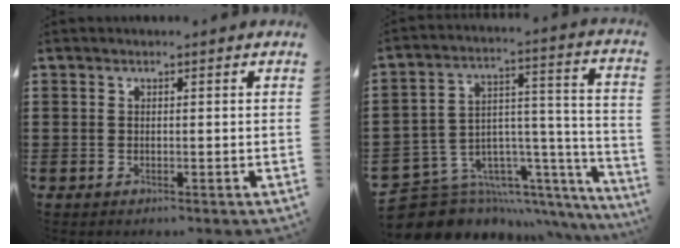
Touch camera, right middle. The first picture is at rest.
{"total": 7.4, "force": [-6.1, 4.1, 1.3], "torque": [-0.037, -0.017, -0.107]}